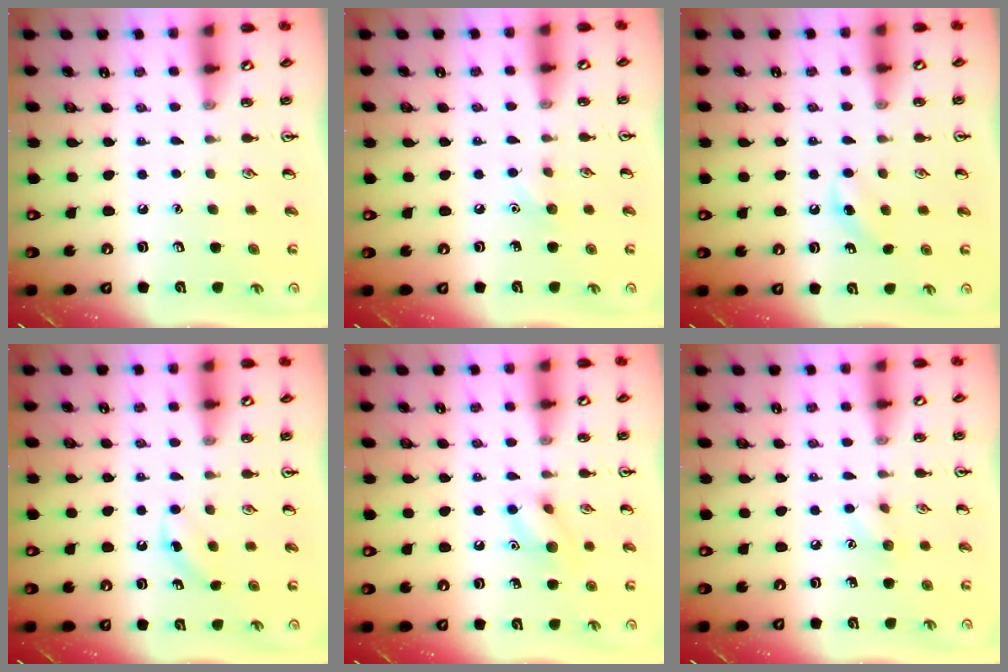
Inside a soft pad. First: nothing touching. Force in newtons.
{"total": 4.8, "press": 4.5, "slide": 1.6}
{"total": 6.3, "press": 6.0, "slide": 1.8}
{"total": 2.6, "press": 2.4, "slide": 0.8}
{"total": 8.1, "press": 8.1, "slide": 0.5}
{"total": 5.8, "press": 5.6, "slide": 1.5}